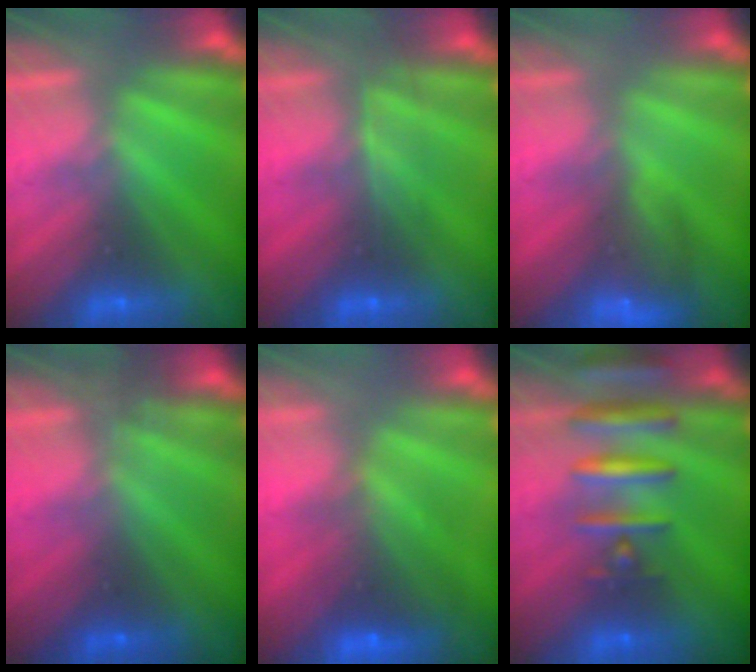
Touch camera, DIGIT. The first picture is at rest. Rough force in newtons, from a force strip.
{"total": 2.5}
{"total": 8.6}
{"total": 1.2}
{"total": 5.8}
{"total": 7.3}